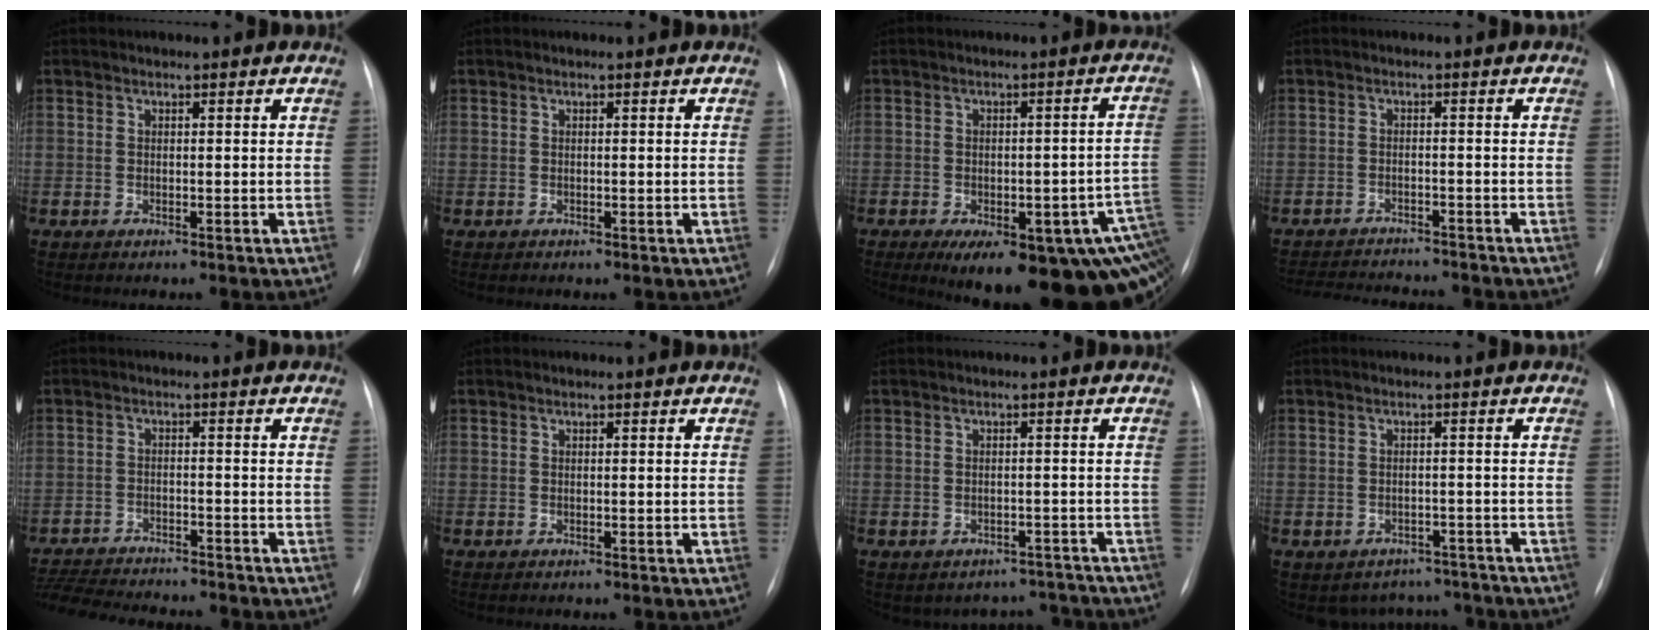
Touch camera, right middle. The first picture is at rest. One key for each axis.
{"total": 0.0}
{"total": 21.6, "fx": -10.5, "fy": 6.8, "fz": 17.5, "tx": -0.146, "ty": 0.005, "tz": -0.116}
{"total": 11.0, "fx": -10.4, "fy": 1.5, "fz": 3.3, "tx": -0.057, "ty": -0.003, "tz": -0.141}
{"total": 12.4, "fx": -11.6, "fy": 1.3, "fz": 4.2, "tx": -0.075, "ty": -0.006, "tz": -0.174}
{"total": 0.0}
{"total": 6.7, "fx": -5.9, "fy": 3.2, "fz": -0.4, "tx": 0.021, "ty": 0.032, "tz": -0.060}
{"total": 6.2, "fx": -5.2, "fy": 3.4, "fz": 0.1, "tx": 0.011, "ty": 0.020, "tz": -0.060}